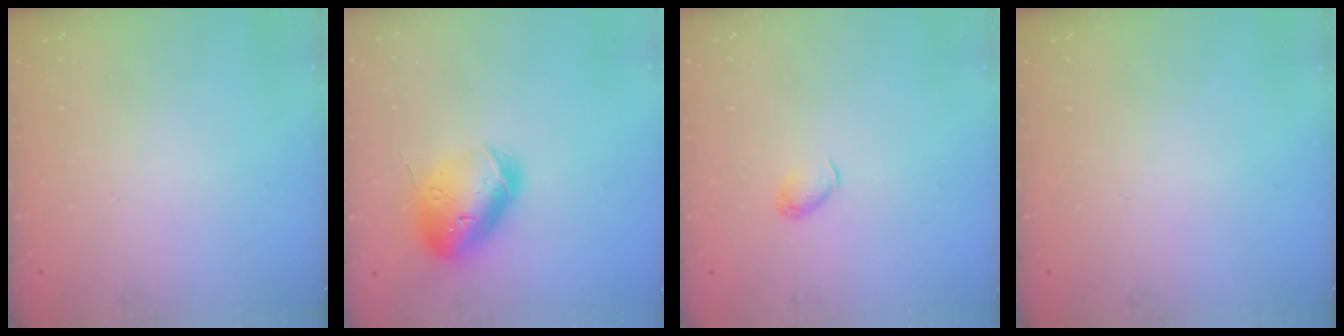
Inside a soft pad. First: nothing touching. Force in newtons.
{"total": 17.6, "press": 17.4, "slide": 2.6}
{"total": 3.8, "press": 3.7, "slide": 0.7}
{"total": 0.0}